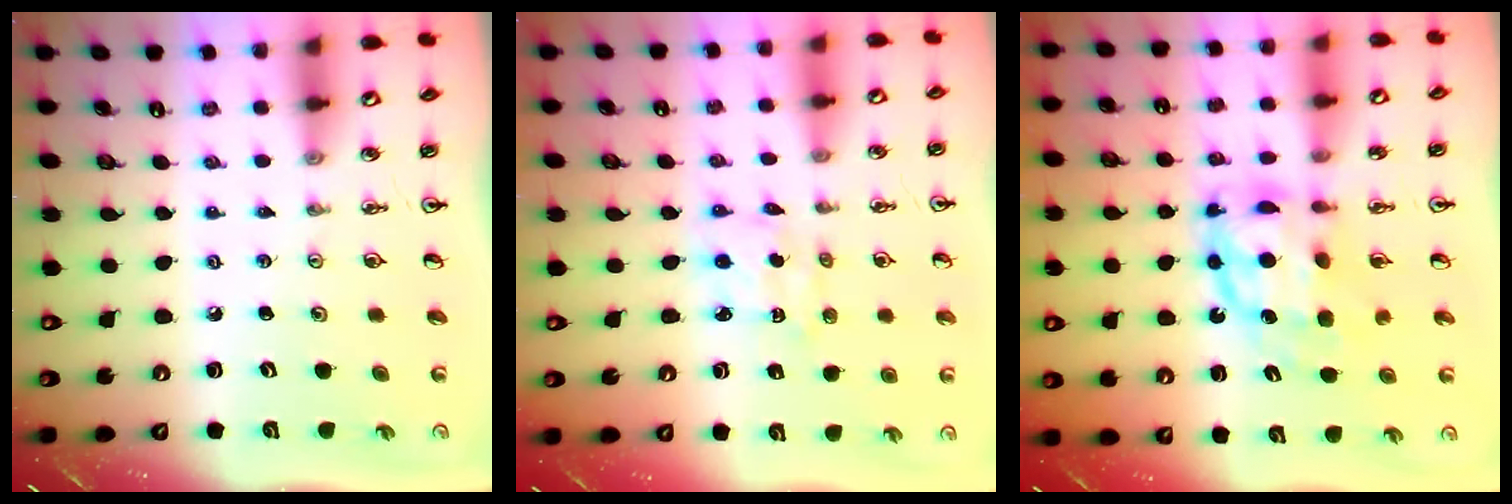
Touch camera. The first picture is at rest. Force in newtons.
{"total": 2.9, "press": 2.9, "slide": 0.4}
{"total": 10.7, "press": 10.6, "slide": 0.9}